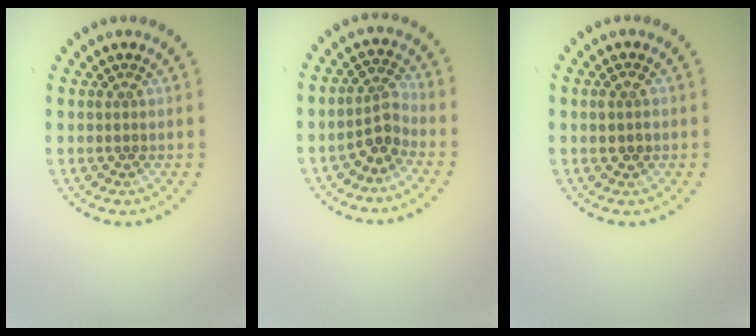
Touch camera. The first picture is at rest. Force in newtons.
{"total": 2.5, "press": 2.1, "slide": 1.4}
{"total": 1.5, "press": 1.4, "slide": 0.4}